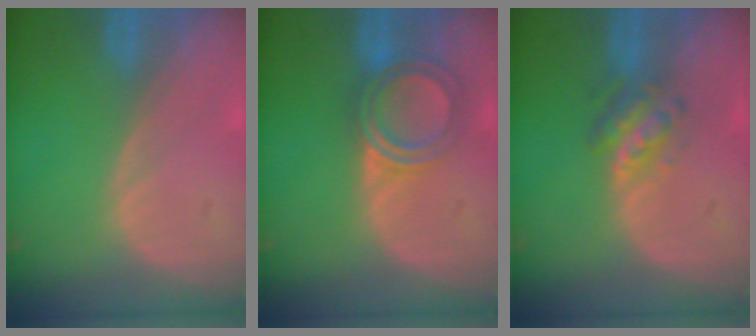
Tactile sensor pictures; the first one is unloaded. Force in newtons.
{"total": 5.3, "press": 5.2, "slide": 0.4}
{"total": 4.9, "press": 4.4, "slide": 2.1}